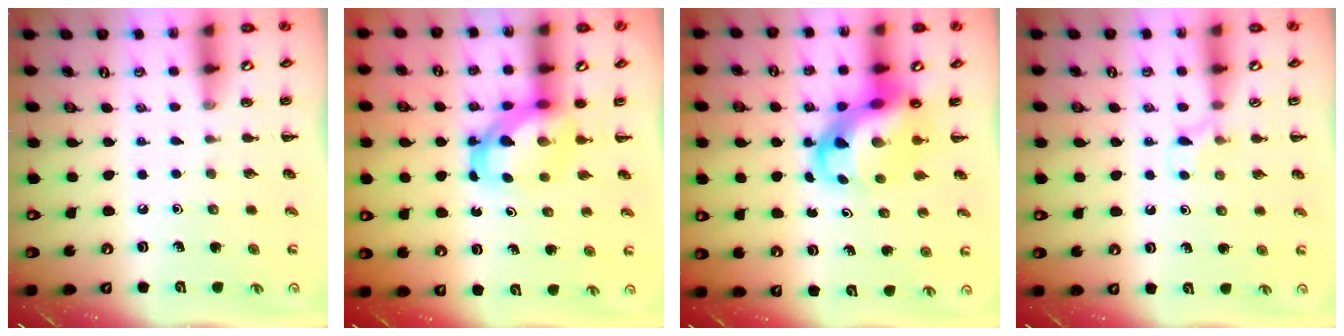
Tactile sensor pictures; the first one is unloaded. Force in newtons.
{"total": 5.2, "press": 5.2, "slide": 0.4}
{"total": 8.2, "press": 7.8, "slide": 2.4}
{"total": 6.1, "press": 5.8, "slide": 2.0}